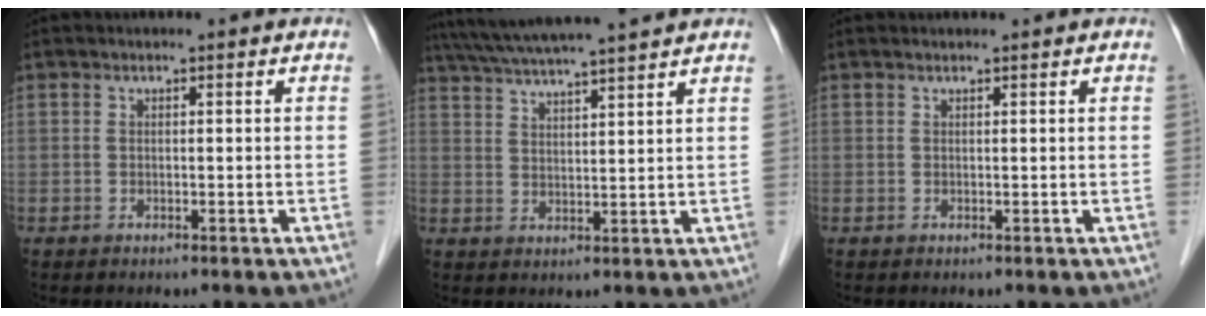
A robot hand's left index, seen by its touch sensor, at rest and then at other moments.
{"total": 13.1, "force": [11.6, -0.5, 6.1], "torque": [-0.112, 0.031, 0.175]}
{"total": 0.8, "force": [0.7, 0.0, 0.2], "torque": [-0.008, 0.011, 0.014]}